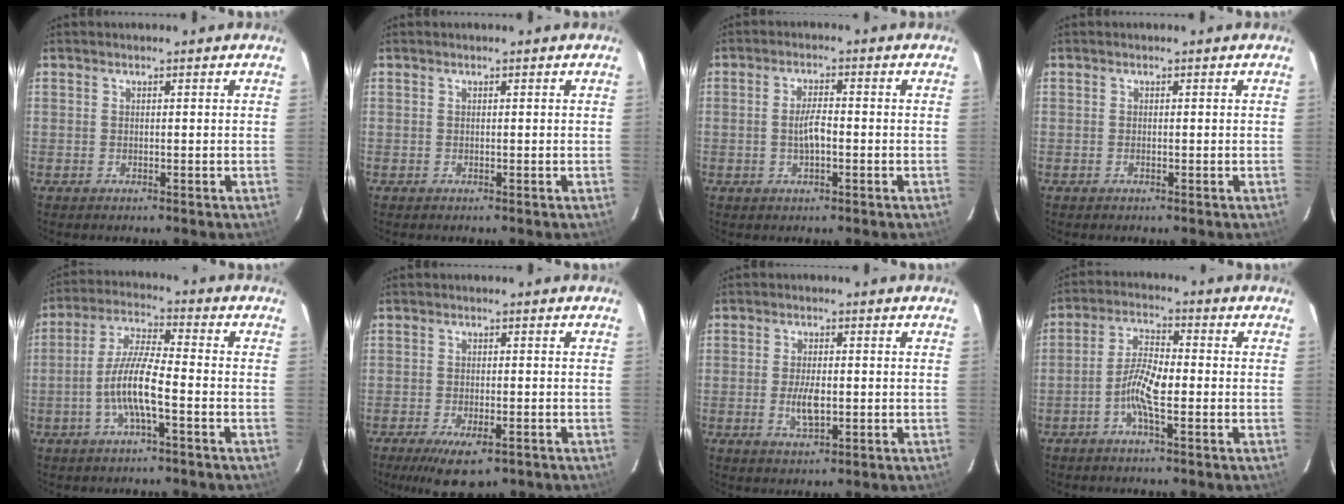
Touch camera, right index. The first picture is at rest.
{"total": 0.0}
{"total": 3.6, "force": [-0.7, 1.1, 3.4], "torque": [-0.062, 0.004, -0.010]}
{"total": 0.0}
{"total": 8.8, "force": [-3.1, 1.1, 8.2], "torque": [-0.170, 0.007, -0.061]}
{"total": 7.4, "force": [-4.7, 2.7, 5.0], "torque": [-0.109, -0.025, -0.074]}
{"total": 4.9, "force": [-0.8, 2.1, 4.3], "torque": [-0.083, -0.003, -0.012]}
{"total": 6.5, "force": [-2.2, 1.4, 6.0], "torque": [-0.123, 0.011, -0.048]}